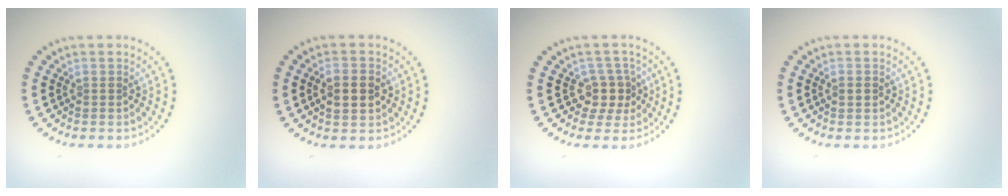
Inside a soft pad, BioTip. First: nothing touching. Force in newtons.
{"total": 2.9, "press": 2.9, "slide": 0.1}
{"total": 2.5, "press": 2.1, "slide": 1.5}
{"total": 1.1, "press": 1.1, "slide": 0.2}